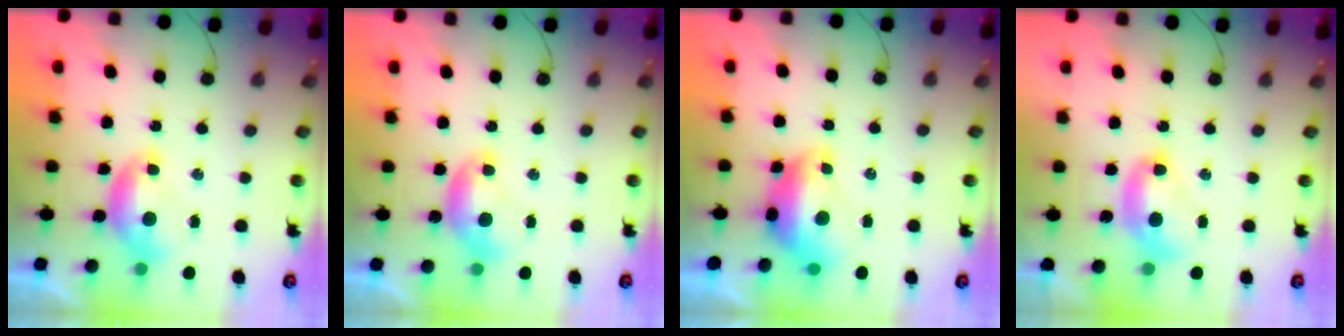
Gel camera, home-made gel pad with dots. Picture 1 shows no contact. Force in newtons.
{"total": 0.0}
{"total": 2.8, "press": 2.7, "slide": 0.7}
{"total": 2.7, "press": 2.7, "slide": 0.1}